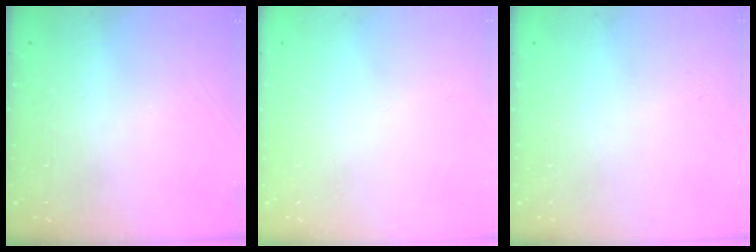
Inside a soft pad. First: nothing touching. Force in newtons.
{"total": 0.0}
{"total": 0.0}